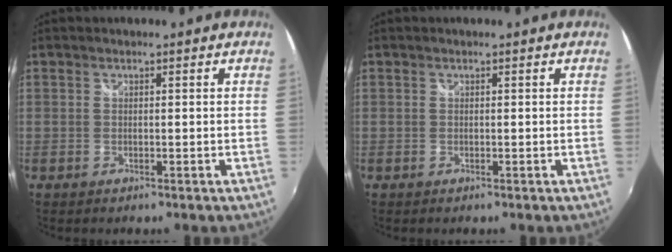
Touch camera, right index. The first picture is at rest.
{"total": 0.0}